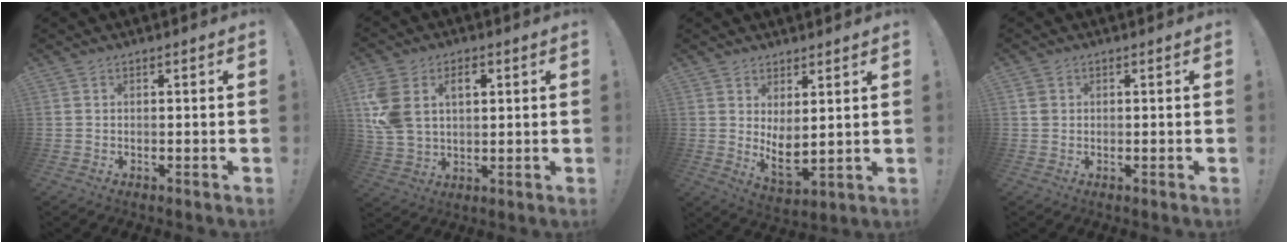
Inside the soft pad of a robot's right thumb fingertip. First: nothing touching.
{"total": 12.2, "force": [4.5, 8.4, 7.5], "torque": [-0.150, -0.009, 0.086]}
{"total": 6.7, "force": [3.0, 3.2, 5.1], "torque": [-0.065, -0.038, 0.063]}
{"total": 2.0, "force": [0.6, 1.7, 0.8], "torque": [-0.008, 0.000, 0.011]}